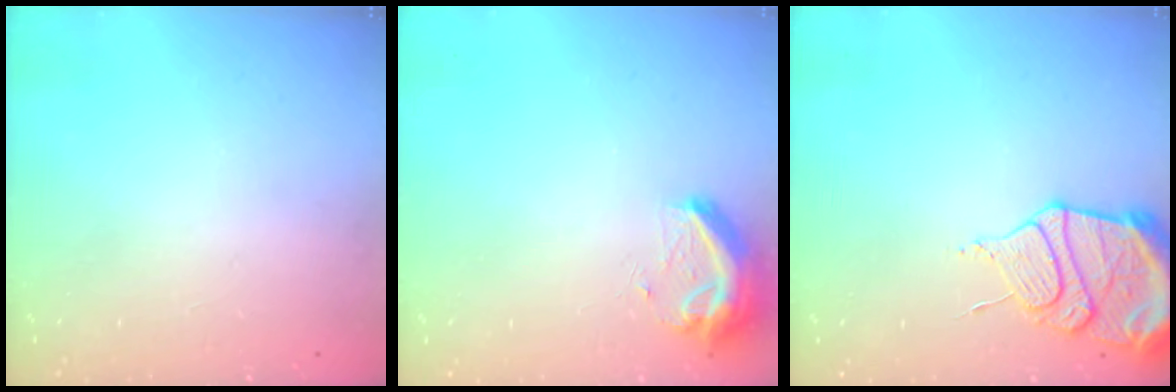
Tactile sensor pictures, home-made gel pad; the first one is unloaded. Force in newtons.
{"total": 9.2, "press": 9.1, "slide": 1.1}
{"total": 13.5, "press": 13.4, "slide": 1.0}